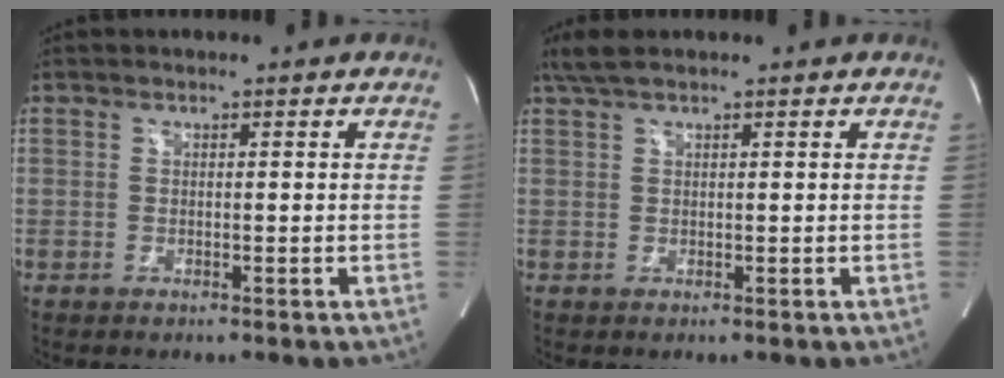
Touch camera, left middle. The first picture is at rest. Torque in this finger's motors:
{"motor_torque": [0.27, -0.15, -0.04, 0.03]}